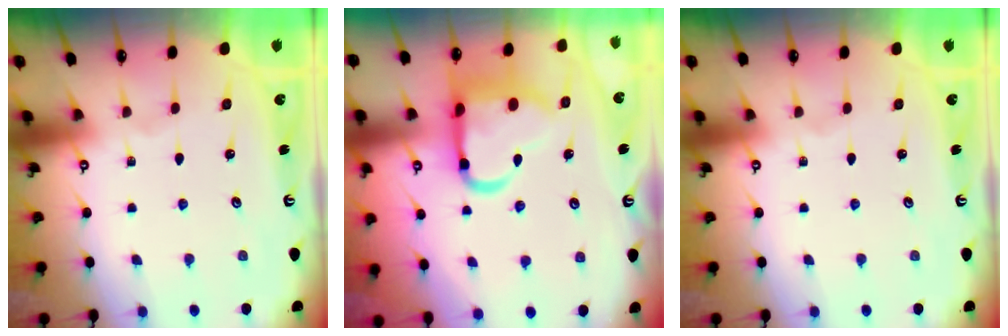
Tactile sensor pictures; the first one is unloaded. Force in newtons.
{"total": 15.7, "press": 15.6, "slide": 1.8}
{"total": 0.0}